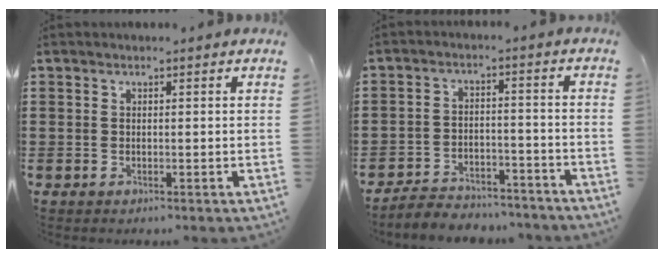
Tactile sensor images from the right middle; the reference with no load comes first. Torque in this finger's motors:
{"motor_torque": [1.62, -0.52, 0.21, 0.03]}